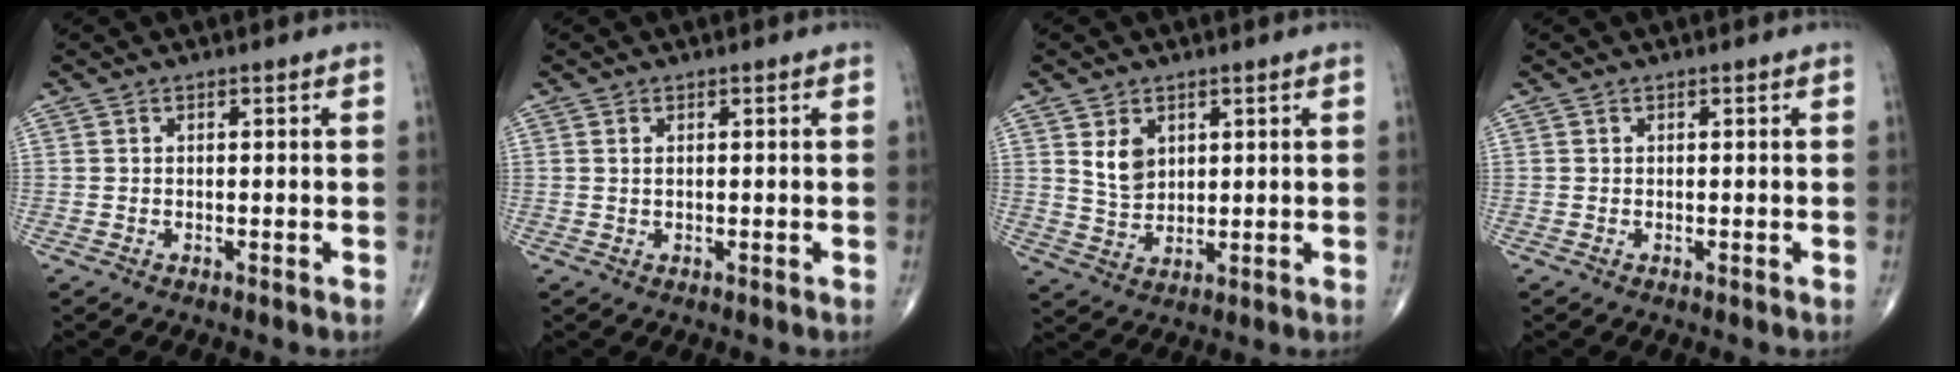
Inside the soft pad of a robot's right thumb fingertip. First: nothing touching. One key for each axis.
{"total": 0.7, "fx": 0.3, "fy": 0.3, "fz": 0.6, "tx": -0.013, "ty": 0.001, "tz": 0.007}
{"total": 5.3, "fx": 2.1, "fy": 3.7, "fz": 3.1, "tx": -0.041, "ty": -0.018, "tz": 0.047}
{"total": 0.0}